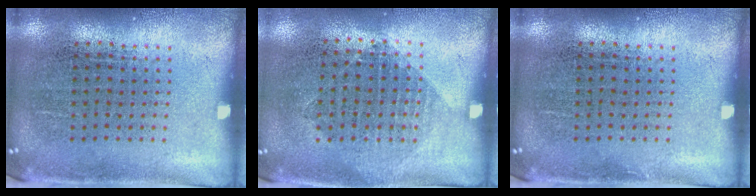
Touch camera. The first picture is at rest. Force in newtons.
{"total": 1.1, "press": 0.9, "slide": 0.5}
{"total": 0.0}